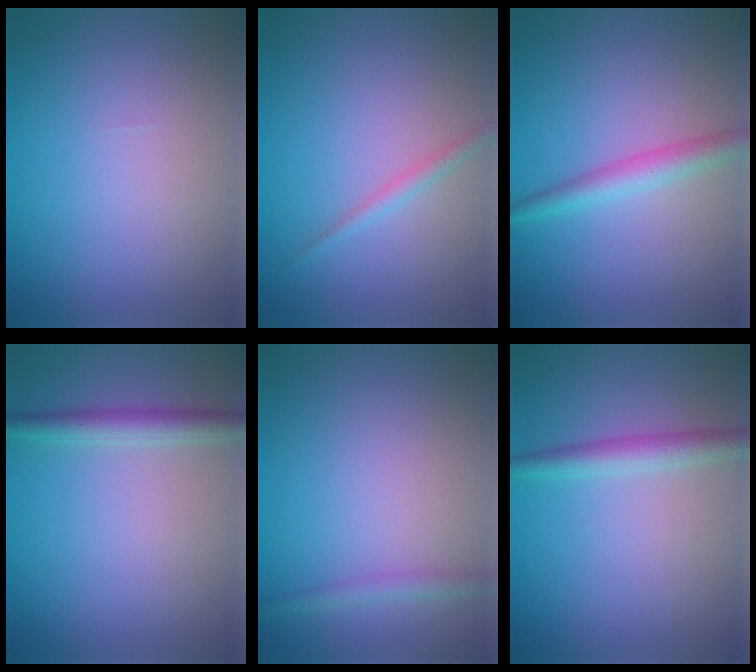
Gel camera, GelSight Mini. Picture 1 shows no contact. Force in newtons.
{"total": 1.3, "press": 1.3, "slide": 0.1}
{"total": 2.6, "press": 2.6, "slide": 0.1}
{"total": 2.7, "press": 2.7, "slide": 0.1}
{"total": 1.6, "press": 1.6, "slide": 0.0}
{"total": 2.5, "press": 2.5, "slide": 0.1}